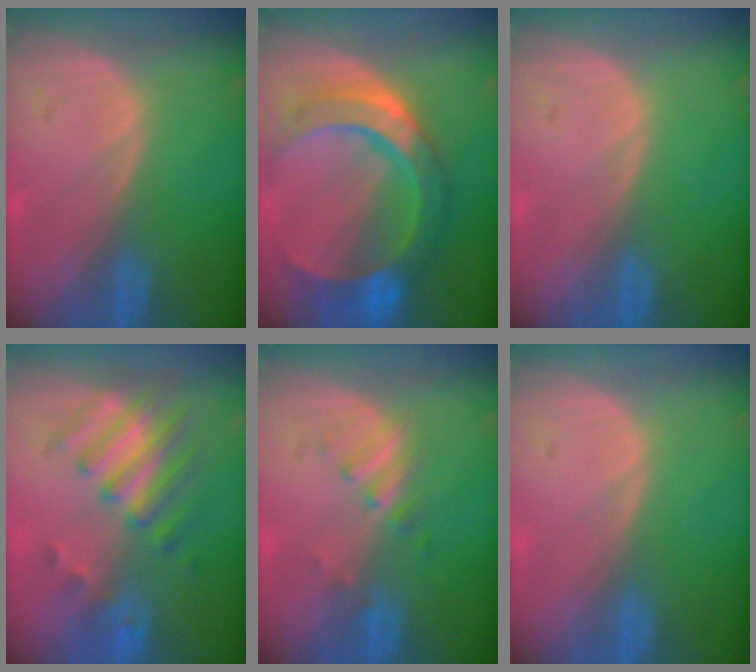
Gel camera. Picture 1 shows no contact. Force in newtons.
{"total": 11.0, "press": 10.9, "slide": 1.1}
{"total": 0.0}
{"total": 8.1, "press": 7.0, "slide": 3.9}
{"total": 2.7, "press": 2.7, "slide": 0.5}
{"total": 0.0}